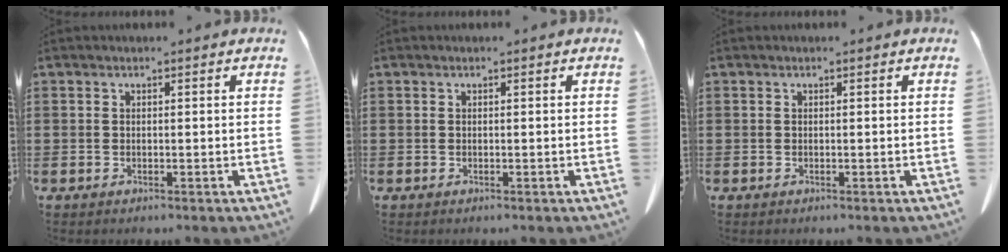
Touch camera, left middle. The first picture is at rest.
{"total": 0.0}
{"total": 0.0}